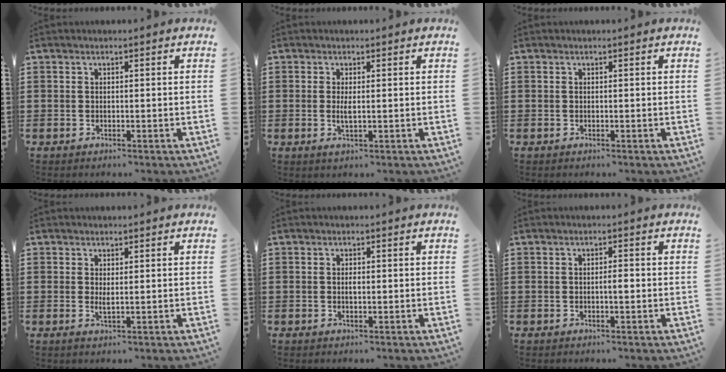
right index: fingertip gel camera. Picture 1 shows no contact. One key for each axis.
{"total": 2.0, "fx": -0.1, "fy": 0.3, "fz": 1.9, "tx": -0.036, "ty": -0.005, "tz": -0.002}
{"total": 0.0}
{"total": 1.2, "fx": 0.2, "fy": 0.0, "fz": 1.2, "tx": -0.024, "ty": -0.004, "tz": 0.004}
{"total": 1.0, "fx": -0.1, "fy": 0.2, "fz": 0.9, "tx": -0.021, "ty": -0.005, "tz": -0.002}
{"total": 1.5, "fx": -0.3, "fy": 0.4, "fz": 1.4, "tx": -0.028, "ty": 0.001, "tz": -0.006}